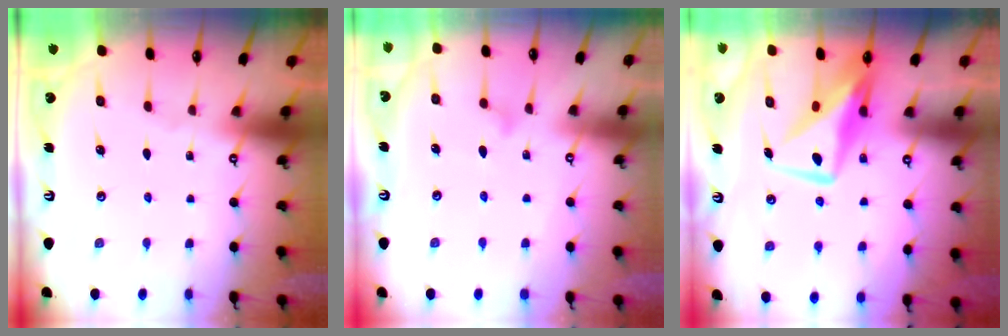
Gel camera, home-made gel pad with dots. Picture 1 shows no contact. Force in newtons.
{"total": 9.8, "press": 9.8, "slide": 0.4}
{"total": 12.3, "press": 12.2, "slide": 1.0}